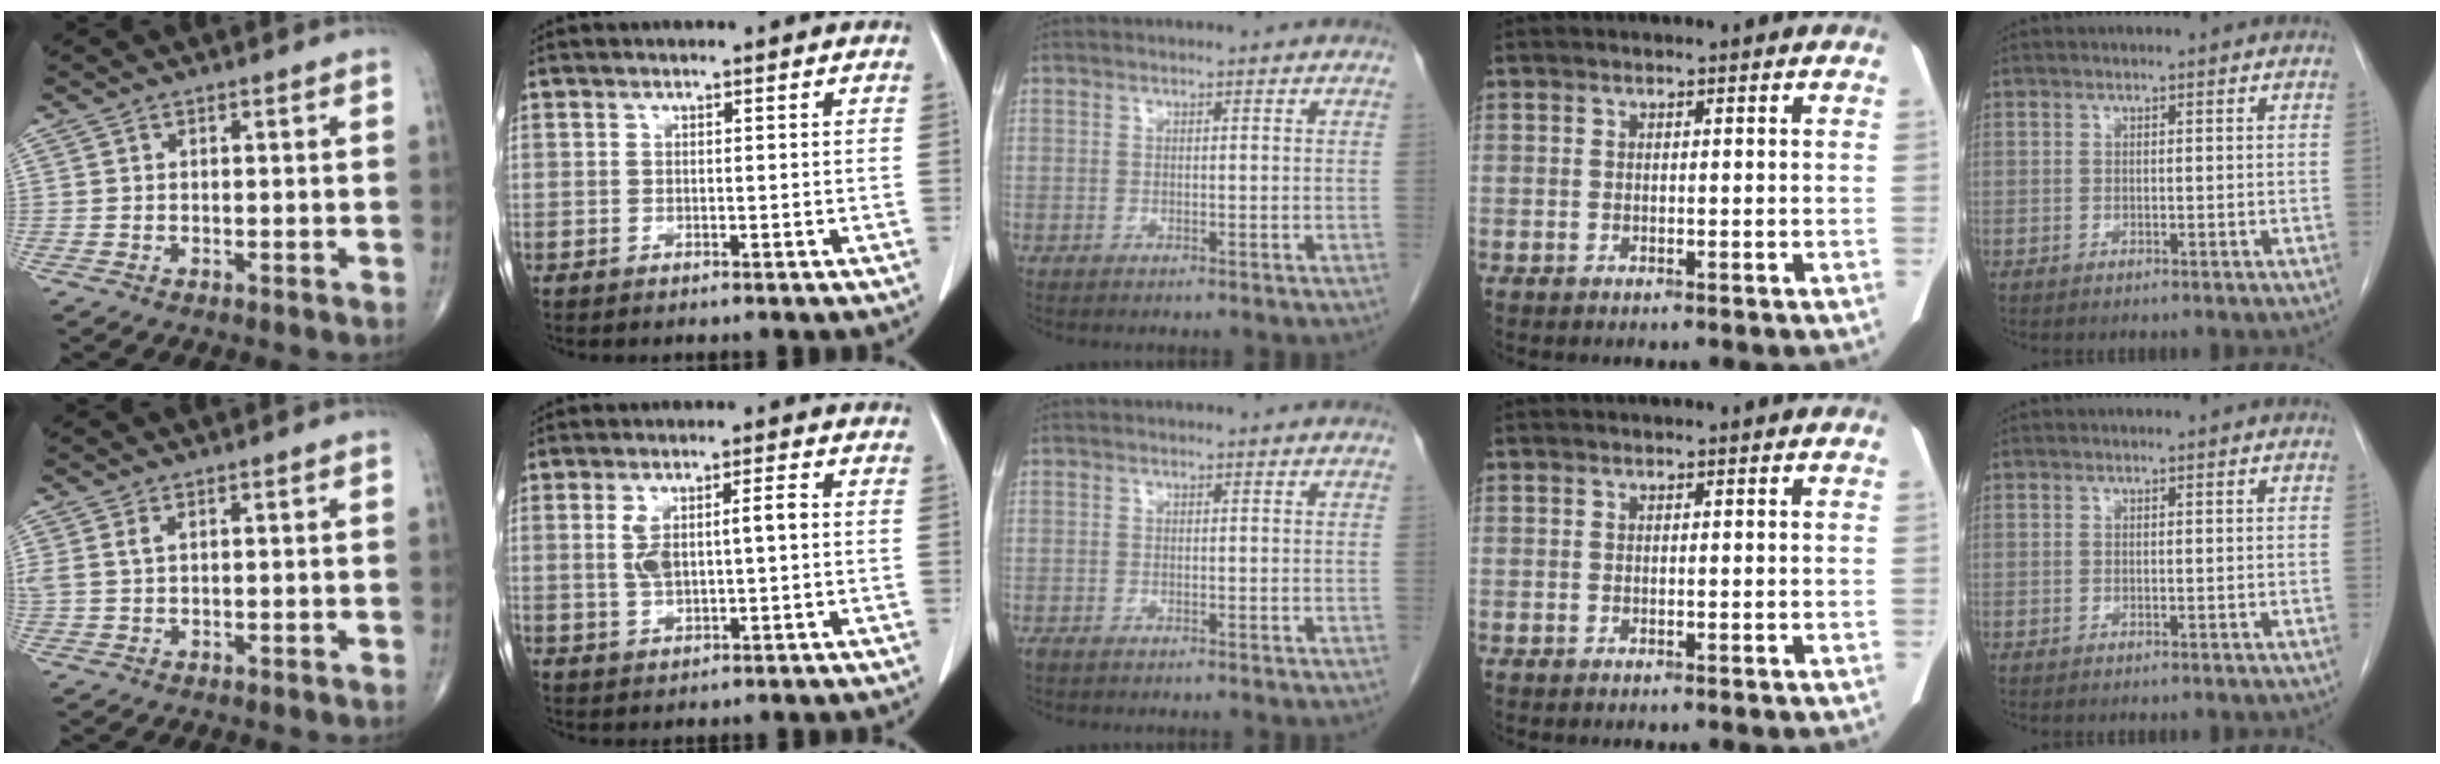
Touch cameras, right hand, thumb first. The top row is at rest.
{"thumb": {"total": 2.3, "force": [1.0, 1.0, 1.8], "torque": [-0.052, 0.013, 0.032]}, "index": {"total": 6.4, "force": [0.5, 1.8, 6.1], "torque": [-0.125, 0.018, 0.017]}, "middle": {"total": 1.3, "force": [-1.0, 0.3, 0.7], "torque": [-0.014, -0.003, -0.014]}}